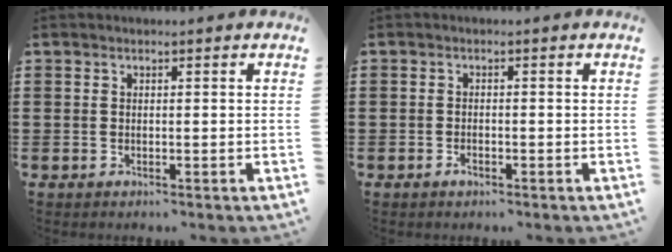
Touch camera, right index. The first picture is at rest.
{"total": 1.0, "force": [-0.6, 0.5, 0.6], "torque": [-0.012, -0.003, -0.010]}